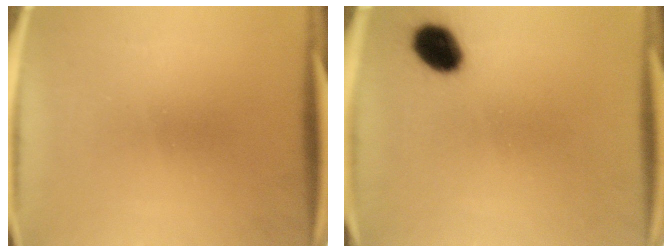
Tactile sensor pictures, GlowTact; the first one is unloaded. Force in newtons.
{"total": 7.4}